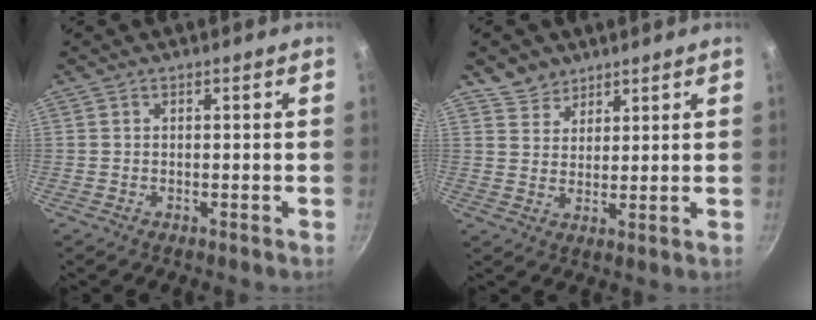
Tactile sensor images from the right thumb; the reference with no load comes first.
{"total": 4.9, "force": [3.8, 3.1, 0.4], "torque": [0.019, -0.009, 0.069]}